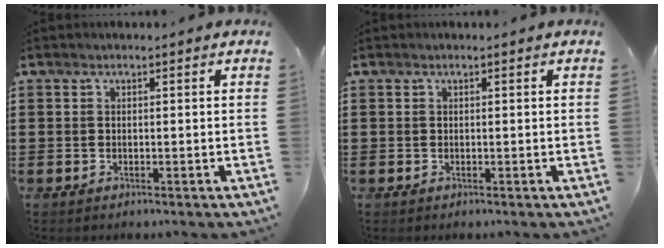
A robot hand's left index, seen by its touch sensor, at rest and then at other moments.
{"total": 0.0}